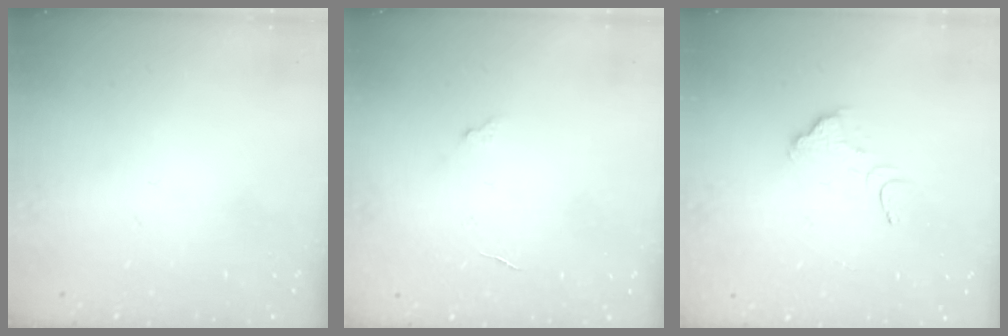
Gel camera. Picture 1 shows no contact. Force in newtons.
{"total": 3.0, "press": 3.0, "slide": 0.3}
{"total": 2.9, "press": 2.9, "slide": 0.1}